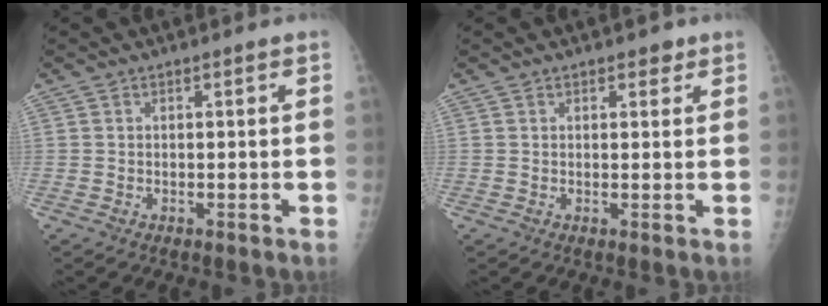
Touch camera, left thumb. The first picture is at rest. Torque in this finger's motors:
{"motor_torque": [-0.14, 0.00, 0.03, 0.04, 0.03]}